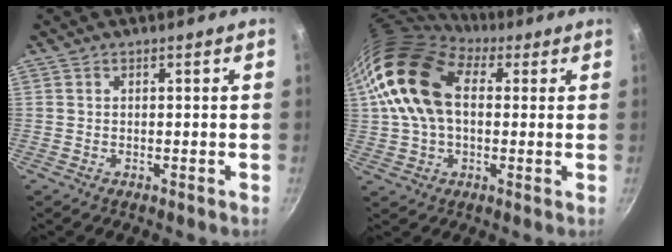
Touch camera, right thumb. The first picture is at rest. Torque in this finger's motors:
{"motor_torque": [-0.83, 2.51, 2.48, 0.17, 0.71]}